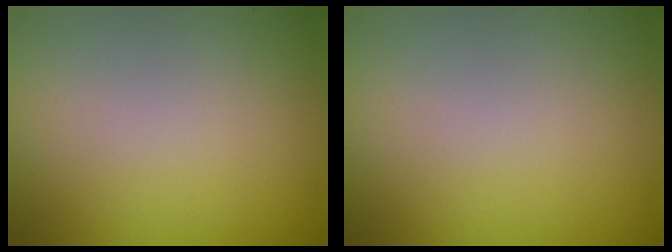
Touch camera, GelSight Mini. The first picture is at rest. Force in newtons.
{"total": 0.0}